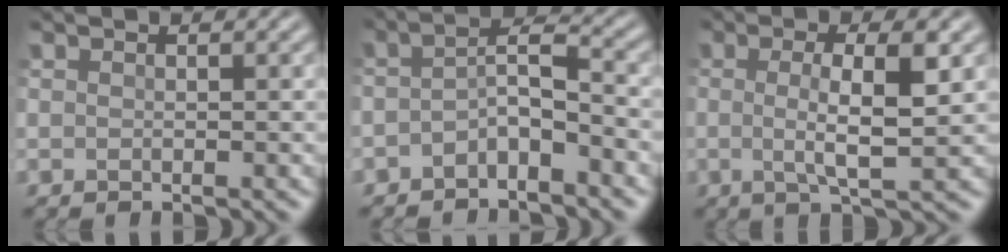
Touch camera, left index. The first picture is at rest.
{"total": 3.1, "force": [-1.9, 0.8, 2.3], "torque": [-0.045, 0.010, -0.044]}
{"total": 5.1, "force": [0.0, 1.1, 4.9], "torque": [-0.084, -0.001, -0.004]}